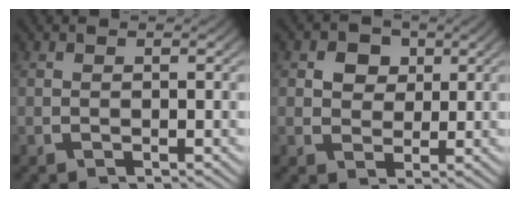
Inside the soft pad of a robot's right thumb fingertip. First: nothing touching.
{"total": 3.3, "force": [0.9, 2.7, 1.6], "torque": [-0.024, -0.013, 0.022]}